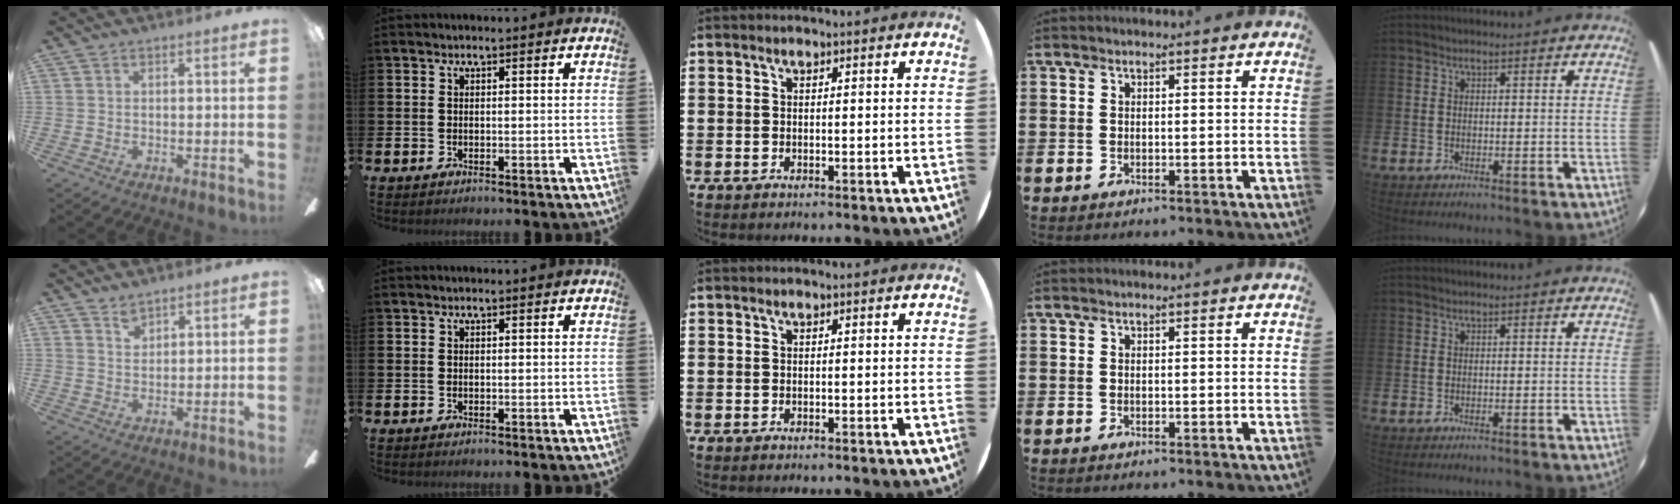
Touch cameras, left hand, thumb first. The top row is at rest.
{"thumb": {"total": 2.8, "force": [2.5, 1.2, 0.7], "torque": [-0.010, -0.009, 0.045]}}